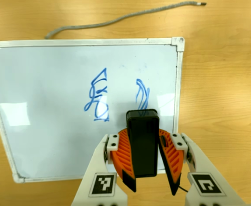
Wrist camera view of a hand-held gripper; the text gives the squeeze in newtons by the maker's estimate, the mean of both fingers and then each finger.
{"total": 10.0, "left": 10.3, "right": 9.7}